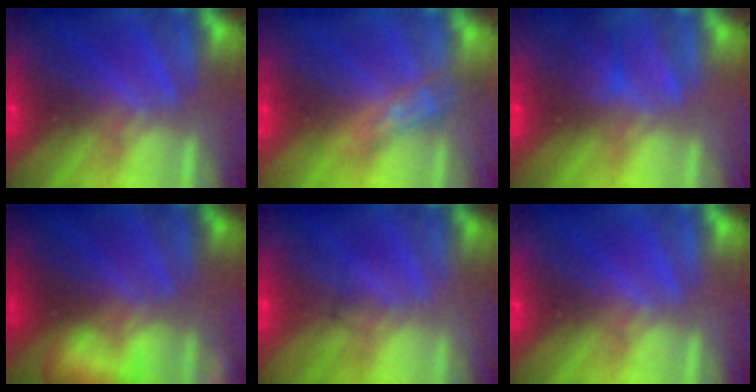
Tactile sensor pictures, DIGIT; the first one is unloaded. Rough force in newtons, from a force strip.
{"total": 2.7}
{"total": 2.1}
{"total": 7.2}
{"total": 1.6}
{"total": 0.0}